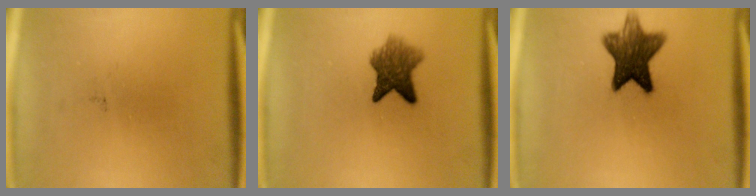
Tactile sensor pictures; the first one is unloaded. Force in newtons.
{"total": 6.4}
{"total": 10.2}